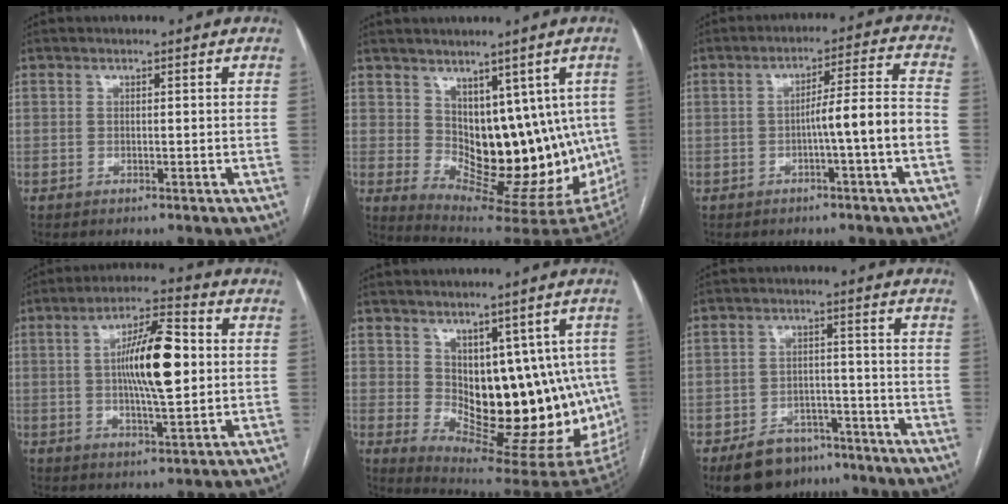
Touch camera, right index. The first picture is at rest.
{"total": 13.9, "force": [1.7, 7.7, 11.4], "torque": [-0.134, 0.000, 0.047]}
{"total": 7.6, "force": [-2.4, -0.7, 7.2], "torque": [-0.106, 0.019, -0.033]}
{"total": 12.1, "force": [1.0, 2.4, 11.8], "torque": [-0.205, 0.015, 0.014]}
{"total": 15.4, "force": [0.7, 7.7, 13.3], "torque": [-0.148, 0.003, 0.030]}
{"total": 9.5, "force": [-6.9, 5.6, 3.2], "torque": [-0.047, 0.012, -0.103]}